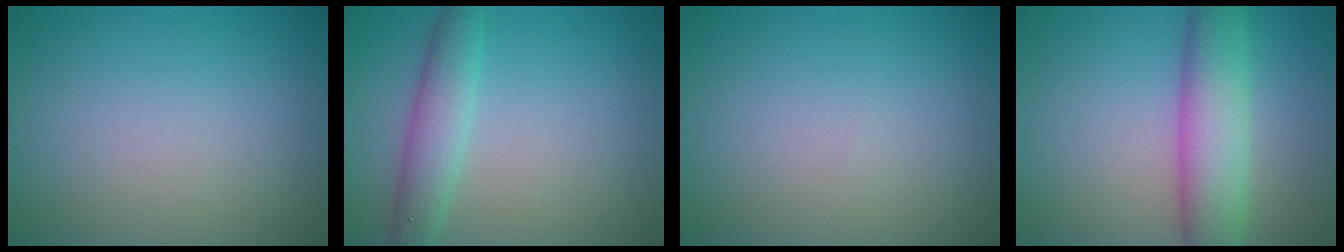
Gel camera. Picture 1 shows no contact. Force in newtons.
{"total": 3.5, "press": 3.5, "slide": 0.2}
{"total": 0.0}
{"total": 6.5, "press": 6.5, "slide": 0.1}